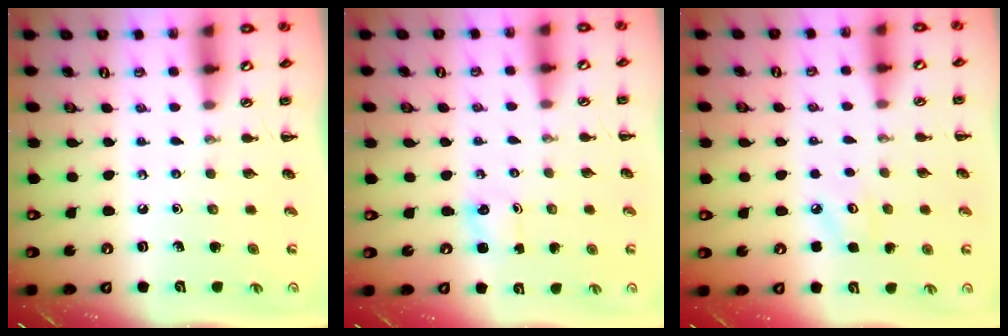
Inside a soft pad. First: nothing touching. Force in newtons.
{"total": 1.1, "press": 1.0, "slide": 0.1}
{"total": 3.5, "press": 3.4, "slide": 0.7}